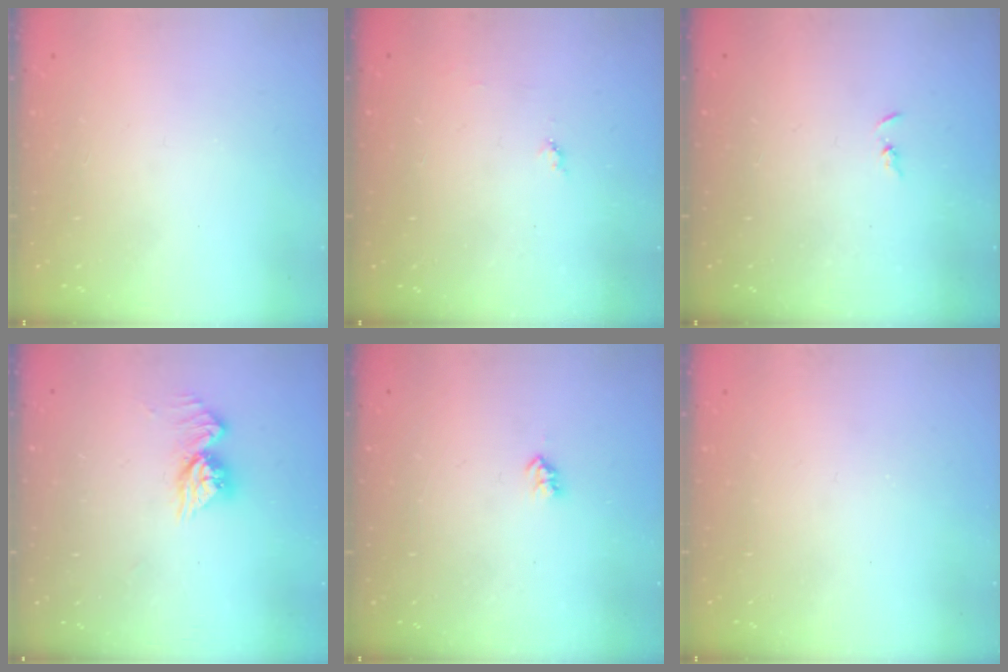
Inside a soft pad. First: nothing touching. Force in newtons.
{"total": 3.9, "press": 3.9, "slide": 0.4}
{"total": 1.3, "press": 1.2, "slide": 0.3}
{"total": 9.7, "press": 9.7, "slide": 0.9}
{"total": 2.6, "press": 2.5, "slide": 0.4}
{"total": 0.0}